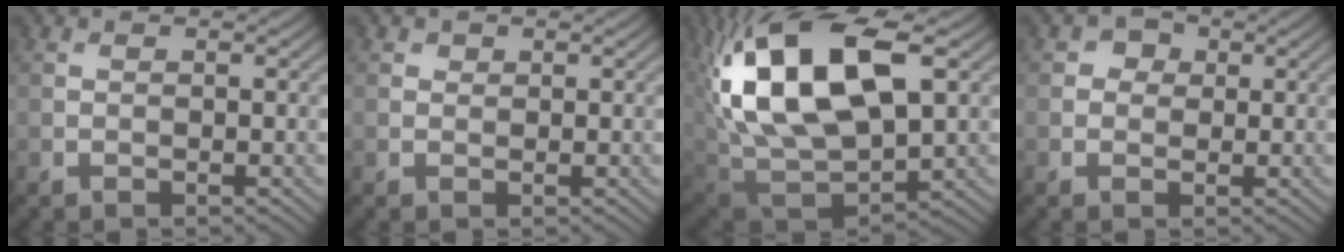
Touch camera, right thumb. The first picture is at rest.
{"total": 0.6, "force": [0.4, 0.5, 0.1], "torque": [0.001, -0.004, 0.006]}
{"total": 17.9, "force": [5.1, 9.3, 14.4], "torque": [-0.289, 0.013, 0.094]}
{"total": 2.1, "force": [0.3, 1.9, 0.7], "torque": [-0.008, 0.001, 0.000]}